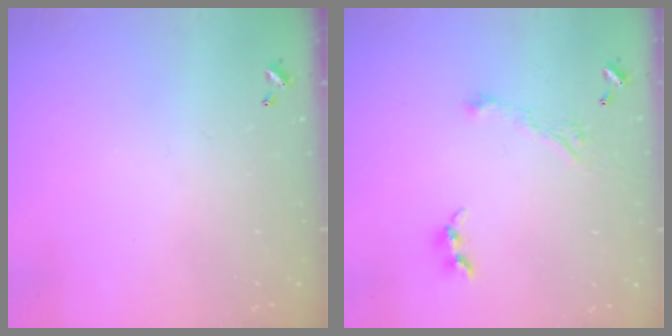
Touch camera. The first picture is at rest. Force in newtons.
{"total": 3.7, "press": 3.7, "slide": 0.2}